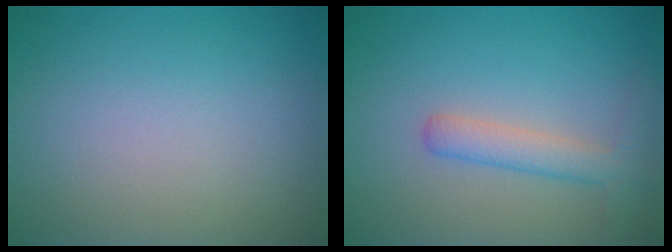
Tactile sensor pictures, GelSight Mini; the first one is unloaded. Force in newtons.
{"total": 2.3, "press": 2.3, "slide": 0.1}